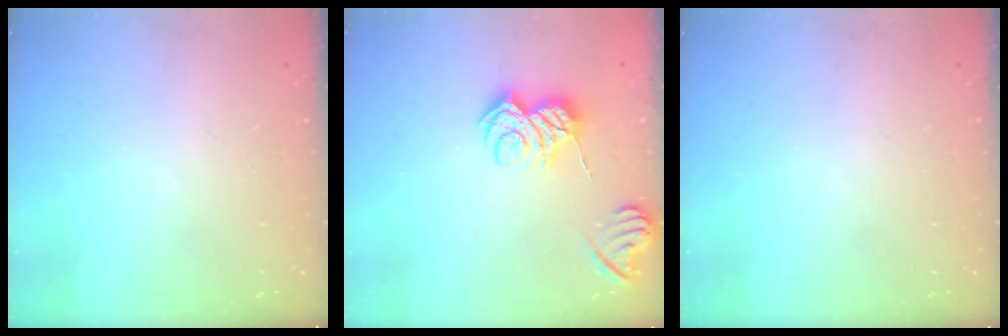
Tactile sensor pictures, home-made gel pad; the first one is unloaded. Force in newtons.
{"total": 8.0, "press": 8.0, "slide": 0.7}
{"total": 0.0}